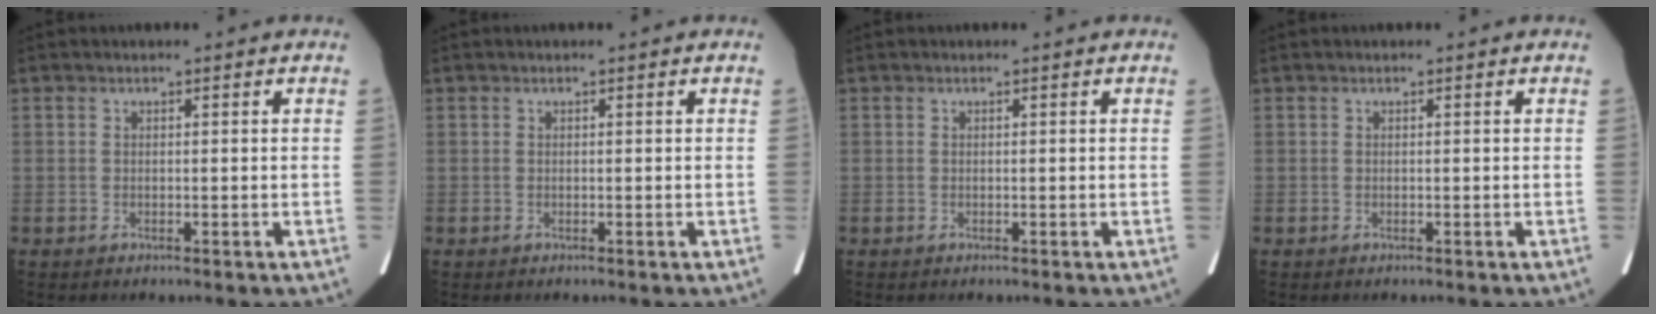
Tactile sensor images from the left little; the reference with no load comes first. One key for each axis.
{"total": 0.0}
{"total": 0.0}
{"total": 0.0}